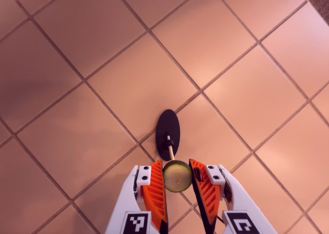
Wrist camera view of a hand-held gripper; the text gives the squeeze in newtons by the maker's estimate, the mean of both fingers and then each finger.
{"total": 7.3, "left": 7.1, "right": 7.4}